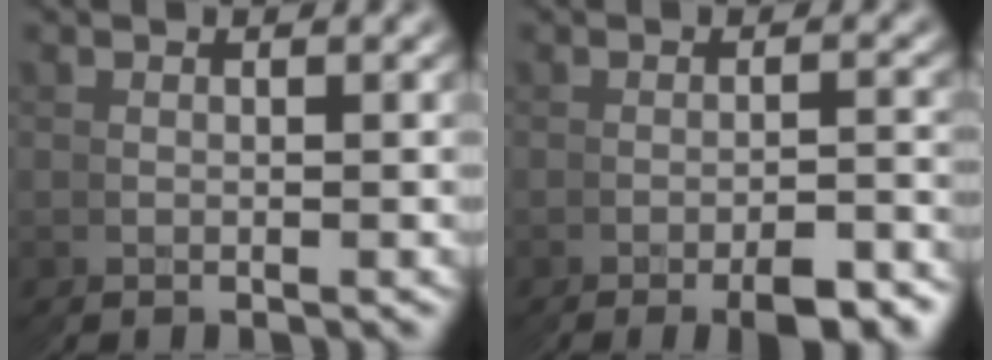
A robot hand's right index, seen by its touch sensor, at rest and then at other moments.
{"total": 2.8, "force": [-2.6, -0.5, 1.0], "torque": [-0.006, 0.008, -0.044]}